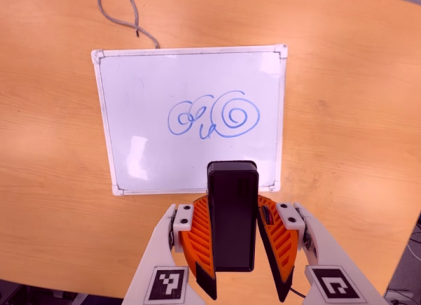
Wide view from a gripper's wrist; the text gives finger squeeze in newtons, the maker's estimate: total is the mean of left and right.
{"total": 6.1, "left": 5.3, "right": 7.0}